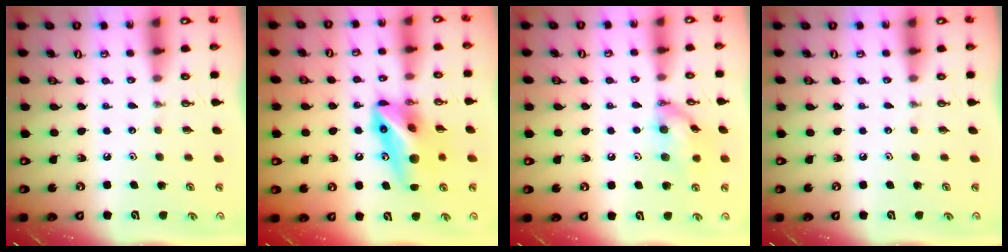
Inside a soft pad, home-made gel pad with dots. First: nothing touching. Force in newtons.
{"total": 12.2, "press": 12.0, "slide": 2.1}
{"total": 12.3, "press": 12.2, "slide": 1.3}
{"total": 0.0}